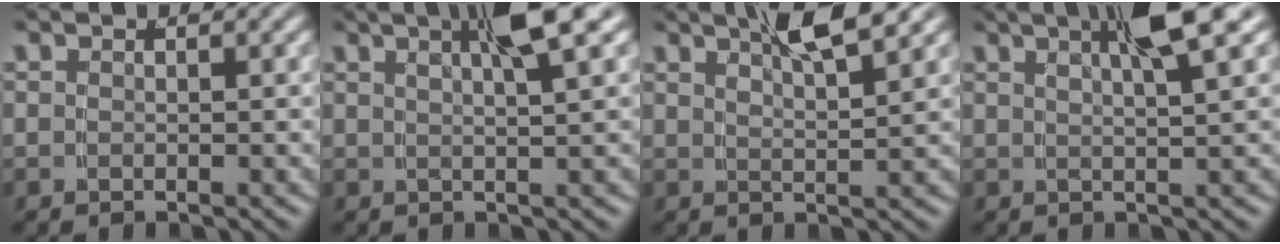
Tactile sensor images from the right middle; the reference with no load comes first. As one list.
[{"total": 4.6, "force": [2.7, 0.0, 3.8], "torque": [-0.048, 0.027, 0.035]}, {"total": 4.9, "force": [3.7, 0.3, 3.3], "torque": [-0.046, 0.016, 0.058]}, {"total": 5.2, "force": [3.1, 0.1, 4.2], "torque": [-0.053, 0.028, 0.041]}]